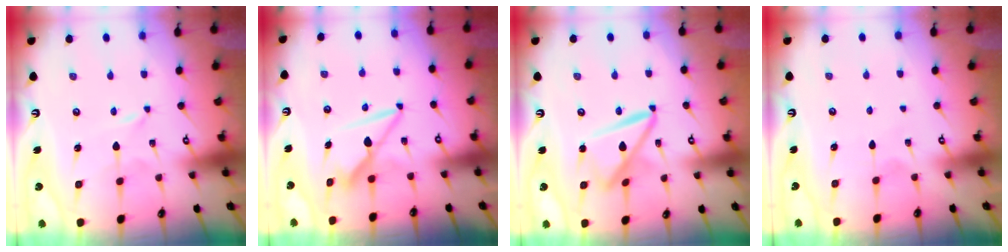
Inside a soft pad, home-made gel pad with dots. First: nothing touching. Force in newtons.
{"total": 8.2, "press": 8.2, "slide": 0.0}
{"total": 12.3, "press": 12.3, "slide": 1.2}
{"total": 2.6, "press": 2.6, "slide": 0.3}